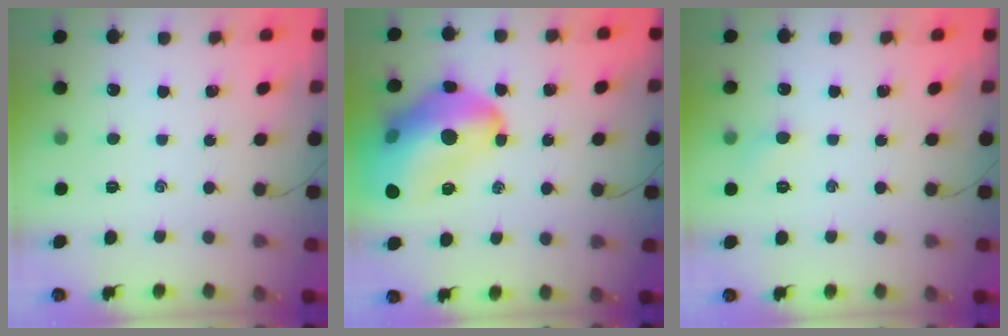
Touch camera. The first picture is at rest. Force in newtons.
{"total": 23.9, "press": 23.4, "slide": 4.7}
{"total": 4.2, "press": 4.0, "slide": 1.4}